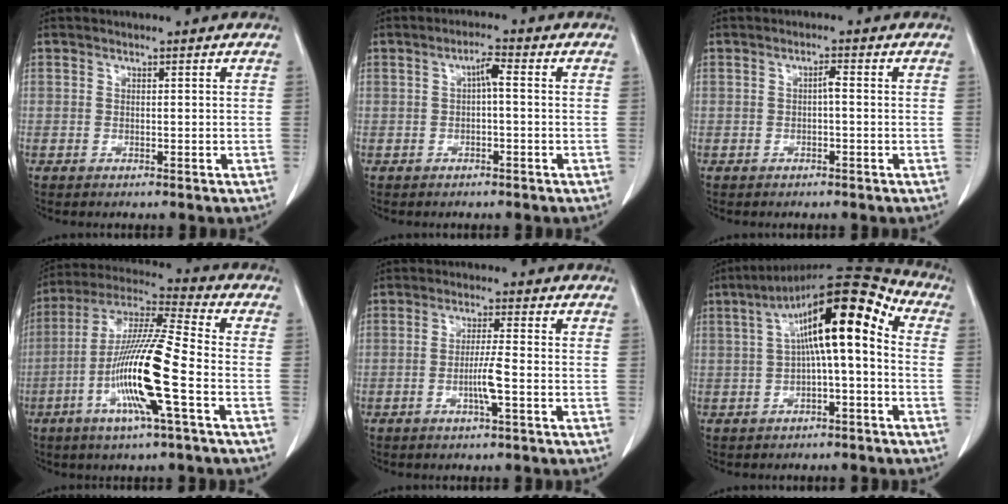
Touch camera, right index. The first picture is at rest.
{"total": 2.5, "force": [0.1, 0.4, 2.5], "torque": [-0.043, 0.009, 0.001]}
{"total": 1.3, "force": [-0.2, 0.2, 1.3], "torque": [-0.022, 0.004, -0.003]}
{"total": 15.5, "force": [-4.7, 0.0, 14.8], "torque": [-0.292, -0.004, -0.095]}
{"total": 3.8, "force": [-1.2, -0.4, 3.6], "torque": [-0.069, -0.002, -0.022]}
{"total": 13.6, "force": [1.4, 2.8, 13.2], "torque": [-0.208, 0.057, 0.020]}